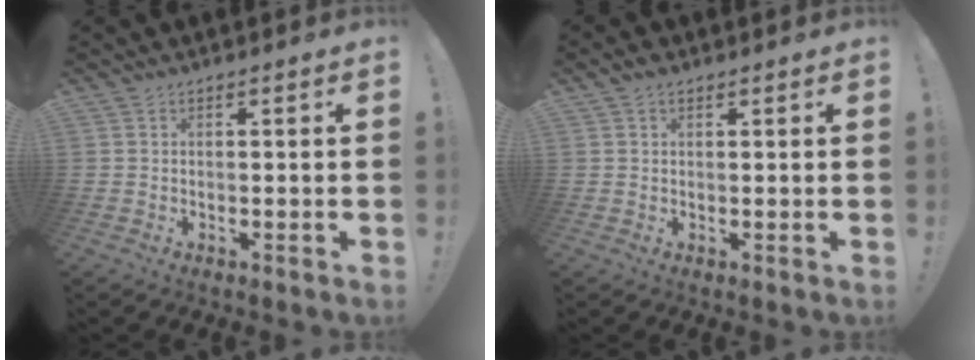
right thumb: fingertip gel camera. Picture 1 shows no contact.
{"total": 1.5, "force": [1.0, 0.8, 0.7], "torque": [-0.008, -0.001, 0.018]}